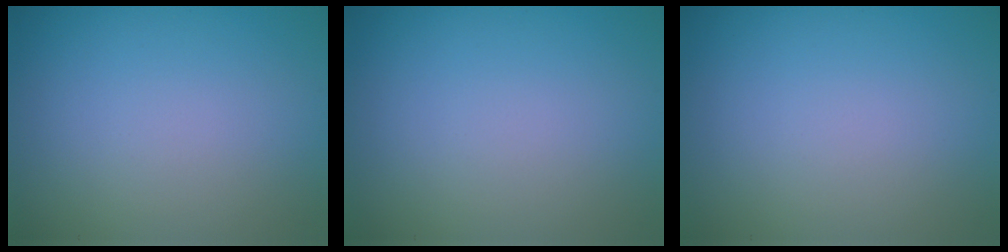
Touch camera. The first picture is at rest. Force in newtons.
{"total": 0.0}
{"total": 0.0}